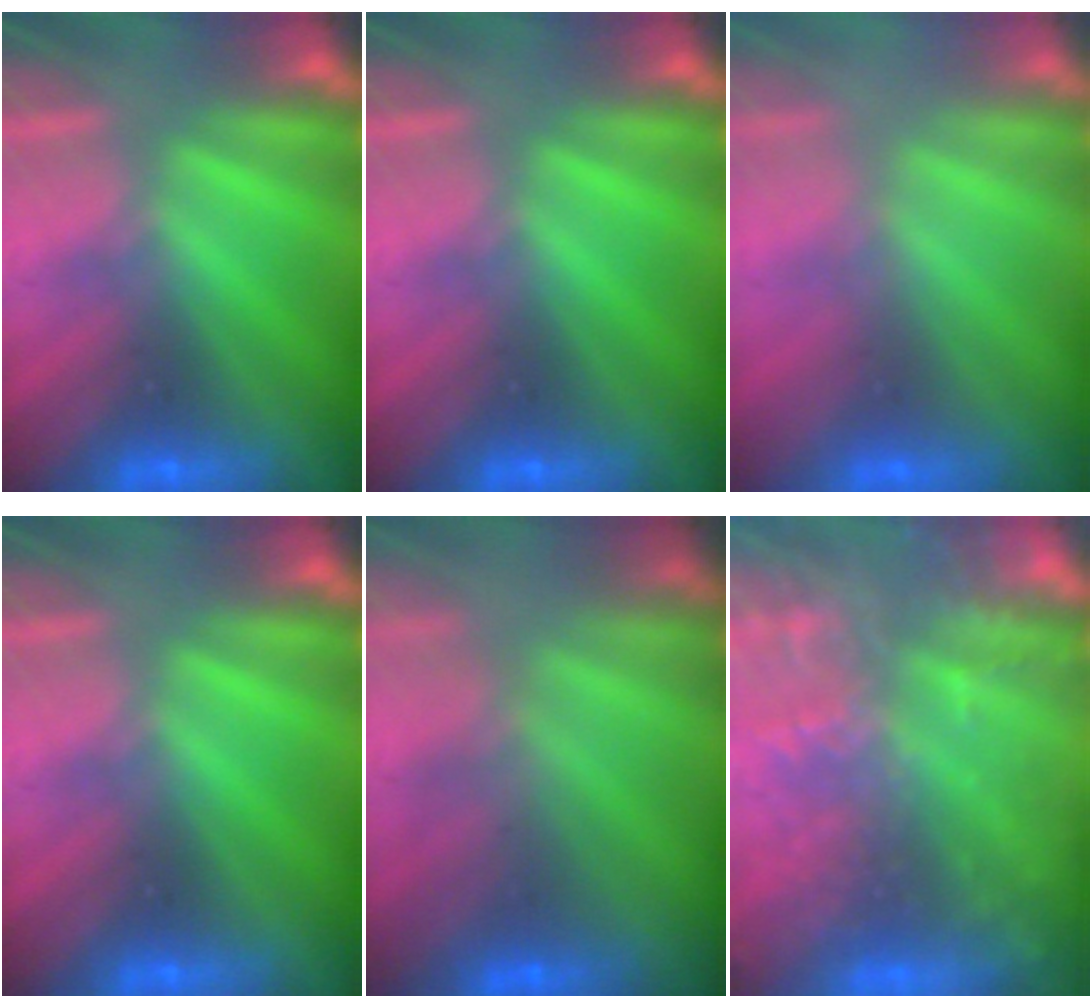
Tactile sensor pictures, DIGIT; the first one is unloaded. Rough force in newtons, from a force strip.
{"total": 0.0}
{"total": 2.9}
{"total": 0.0}
{"total": 3.7}
{"total": 6.1}